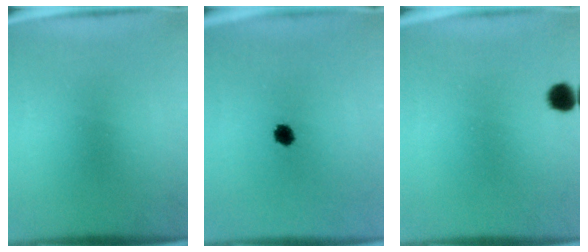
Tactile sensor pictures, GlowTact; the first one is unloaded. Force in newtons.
{"total": 3.0}
{"total": 3.1}